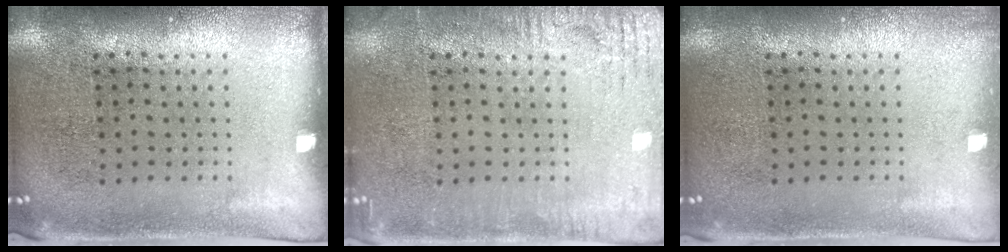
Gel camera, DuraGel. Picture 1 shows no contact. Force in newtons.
{"total": 3.0, "press": 3.0, "slide": 0.2}
{"total": 0.5, "press": 0.5, "slide": 0.1}